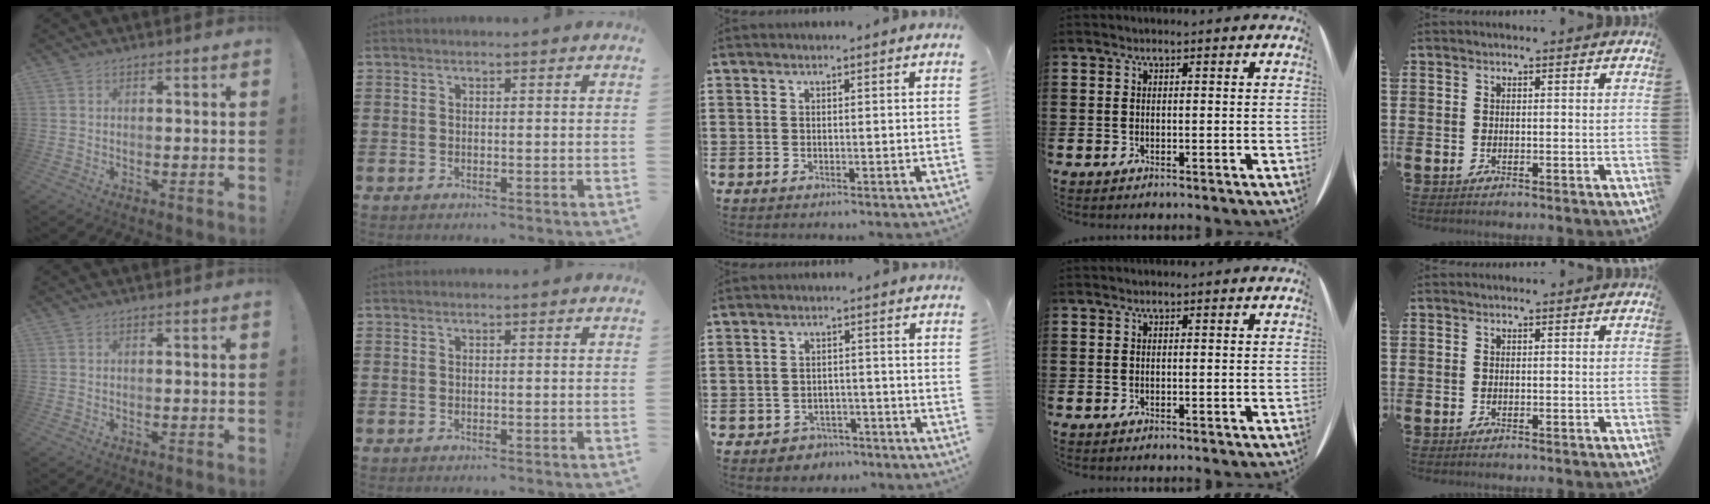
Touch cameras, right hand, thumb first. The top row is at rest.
{"middle": {"total": 2.6, "force": [-2.5, 0.9, -0.2], "torque": [-0.009, 0.000, -0.054]}}